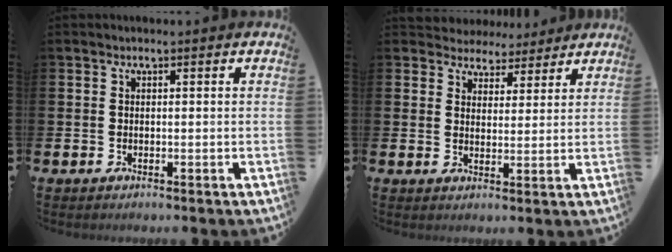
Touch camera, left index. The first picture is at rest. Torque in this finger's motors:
{"motor_torque": [1.05, -1.09, 0.16, 0.02]}